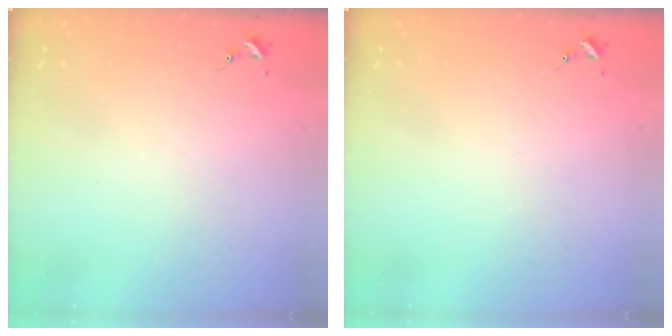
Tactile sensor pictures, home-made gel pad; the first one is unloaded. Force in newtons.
{"total": 0.0}